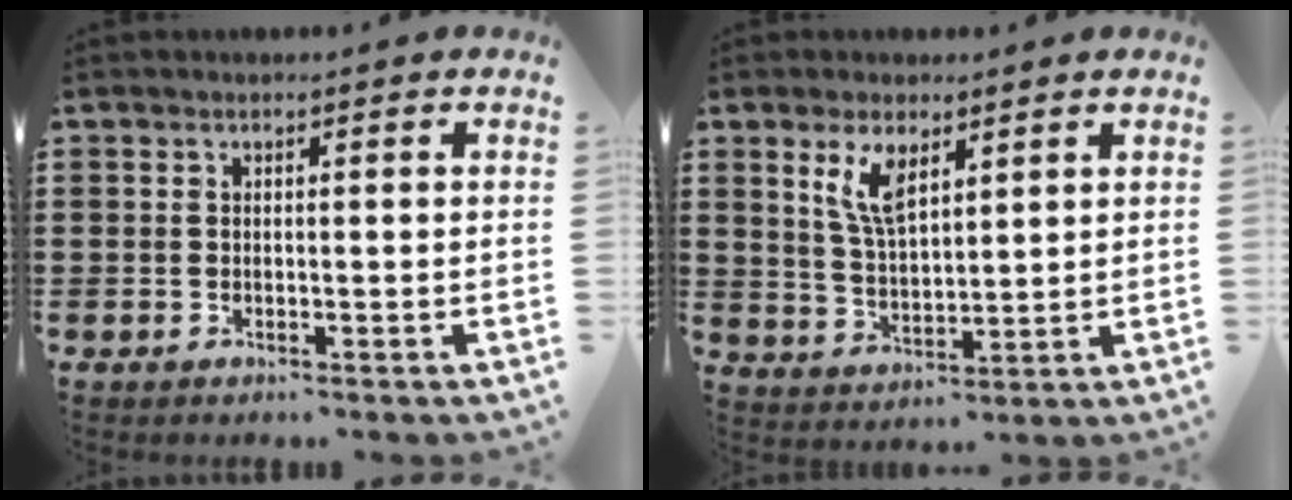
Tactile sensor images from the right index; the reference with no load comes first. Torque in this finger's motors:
{"motor_torque": [0.81, 0.20, 0.47, 0.08]}